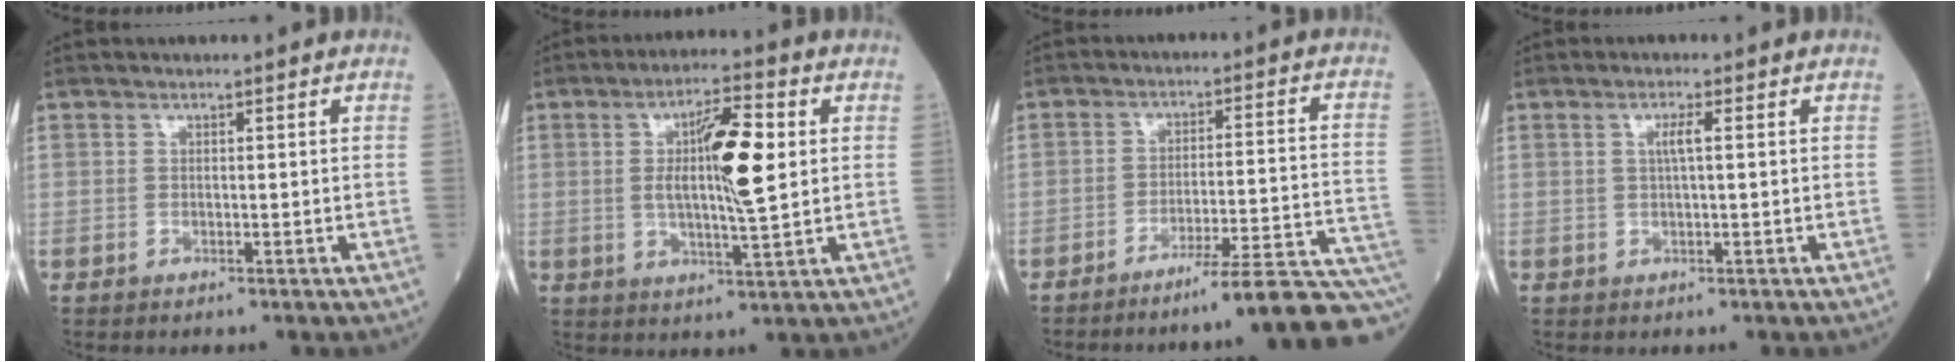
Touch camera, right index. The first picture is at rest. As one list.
[{"total": 10.4, "force": [1.5, 1.2, 10.2], "torque": [-0.176, 0.004, 0.025]}, {"total": 16.6, "force": [-14.4, -1.8, 8.1], "torque": [-0.046, 0.017, -0.197]}, {"total": 2.1, "force": [0.4, 0.0, 2.0], "torque": [-0.039, 0.002, 0.006]}]